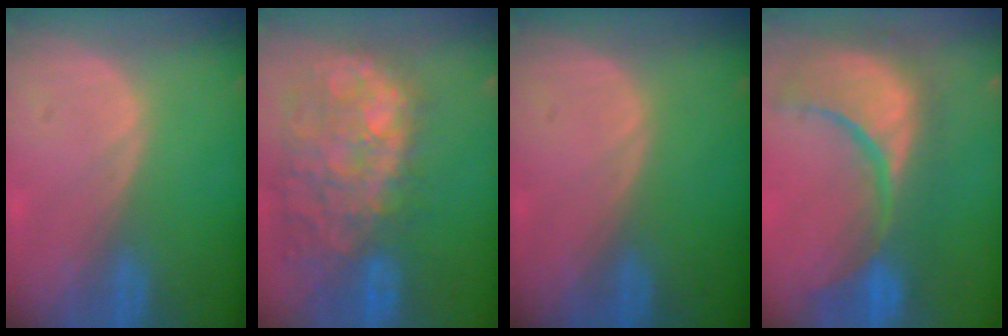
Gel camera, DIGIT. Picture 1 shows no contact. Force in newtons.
{"total": 13.5, "press": 11.6, "slide": 6.8}
{"total": 0.0}
{"total": 14.3, "press": 12.0, "slide": 7.8}